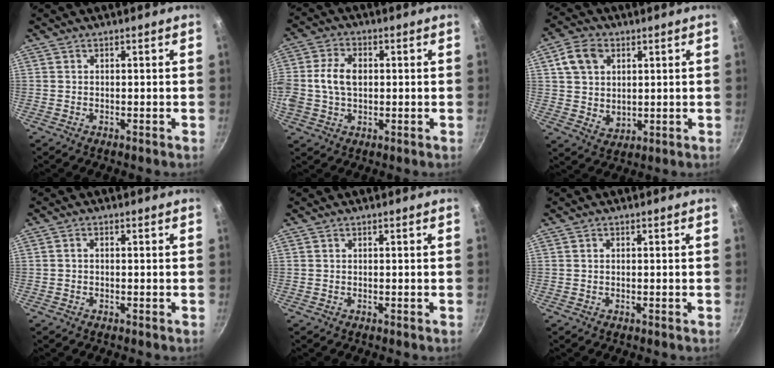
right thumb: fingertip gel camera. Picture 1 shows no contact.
{"total": 9.0, "force": [0.5, 6.2, 6.6], "torque": [-0.124, 0.019, 0.002]}
{"total": 9.2, "force": [2.9, 7.0, 5.3], "torque": [-0.078, -0.010, 0.055]}
{"total": 1.0, "force": [-0.2, 0.7, 0.6], "torque": [-0.012, 0.007, -0.003]}
{"total": 0.0}
{"total": 0.6, "force": [0.1, 0.4, 0.4], "torque": [-0.006, 0.003, 0.001]}